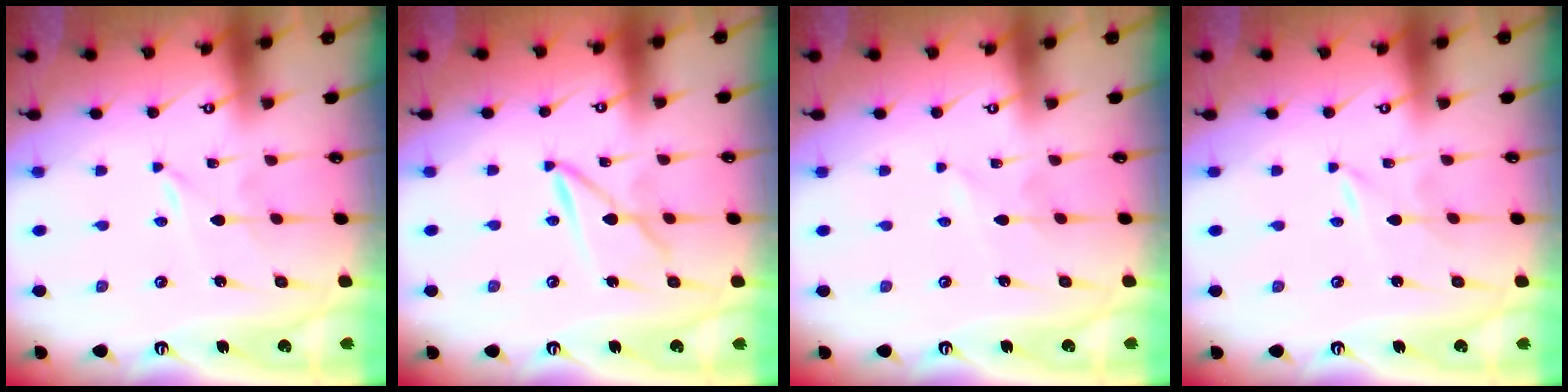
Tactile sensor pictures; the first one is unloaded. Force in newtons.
{"total": 5.4, "press": 5.4, "slide": 0.4}
{"total": 1.1, "press": 1.1, "slide": 0.2}
{"total": 0.0}